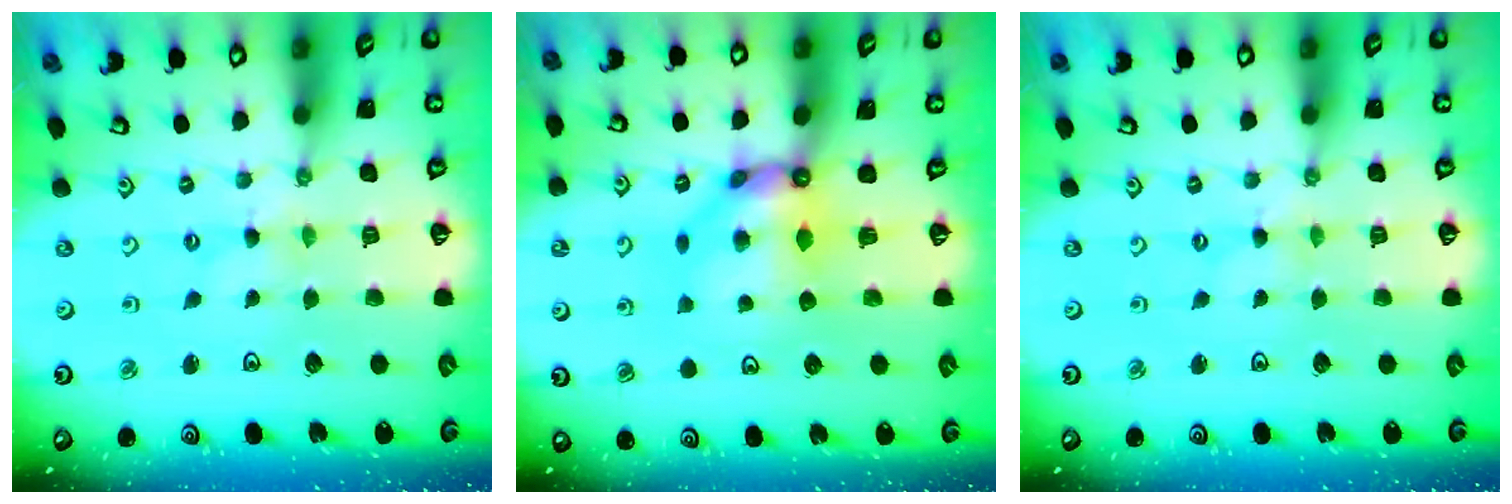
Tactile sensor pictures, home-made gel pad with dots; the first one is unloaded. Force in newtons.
{"total": 8.8, "press": 8.7, "slide": 0.9}
{"total": 0.0}